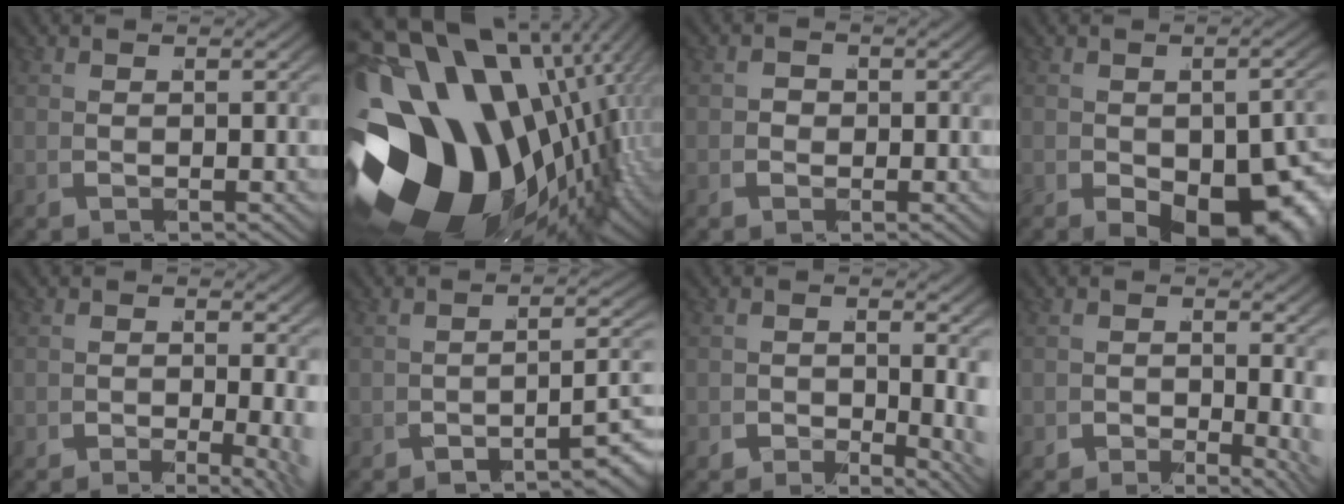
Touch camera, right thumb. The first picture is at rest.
{"total": 34.9, "force": [-7.6, 23.0, 25.0], "torque": [-0.411, -0.070, -0.097]}
{"total": 1.0, "force": [-0.5, 0.9, 0.3], "torque": [-0.007, -0.006, -0.010]}
{"total": 12.4, "force": [-3.7, 7.3, 9.3], "torque": [-0.144, -0.064, -0.024]}
{"total": 3.2, "force": [-1.5, 1.1, 2.6], "torque": [-0.040, -0.029, -0.020]}
{"total": 4.4, "force": [-3.0, 1.3, 3.0], "torque": [-0.041, -0.003, -0.047]}
{"total": 3.4, "force": [-1.0, 1.8, 2.7], "torque": [-0.043, -0.030, -0.006]}
{"total": 2.7, "force": [-1.0, 1.4, 2.1], "torque": [-0.033, -0.028, -0.011]}